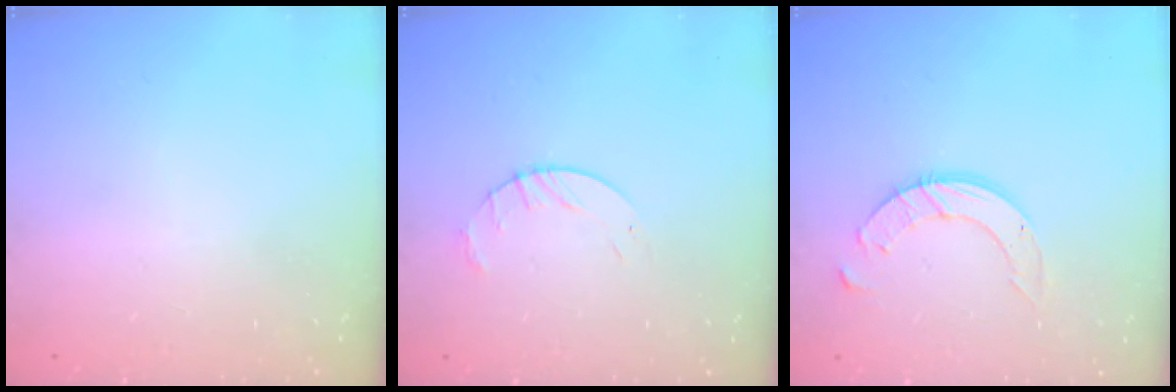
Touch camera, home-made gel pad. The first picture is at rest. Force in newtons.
{"total": 3.5, "press": 3.5, "slide": 0.4}
{"total": 9.7, "press": 9.6, "slide": 0.8}